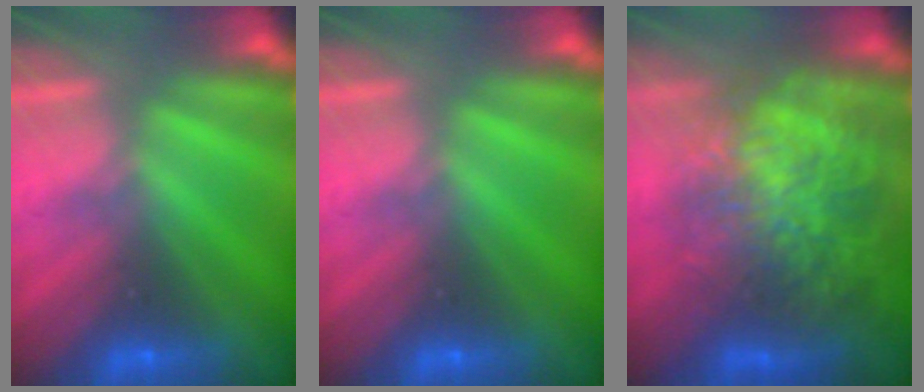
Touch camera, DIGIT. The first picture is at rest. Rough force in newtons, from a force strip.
{"total": 0.0}
{"total": 11.0}